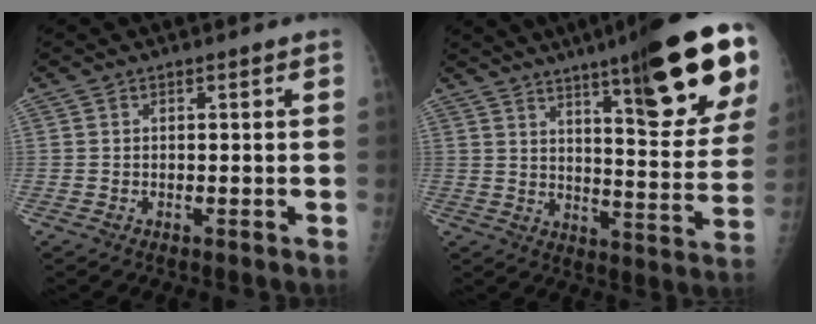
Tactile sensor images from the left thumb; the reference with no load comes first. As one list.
[{"total": 24.3, "force": [13.3, 4.7, 19.8], "torque": [-0.245, -0.052, 0.190]}]